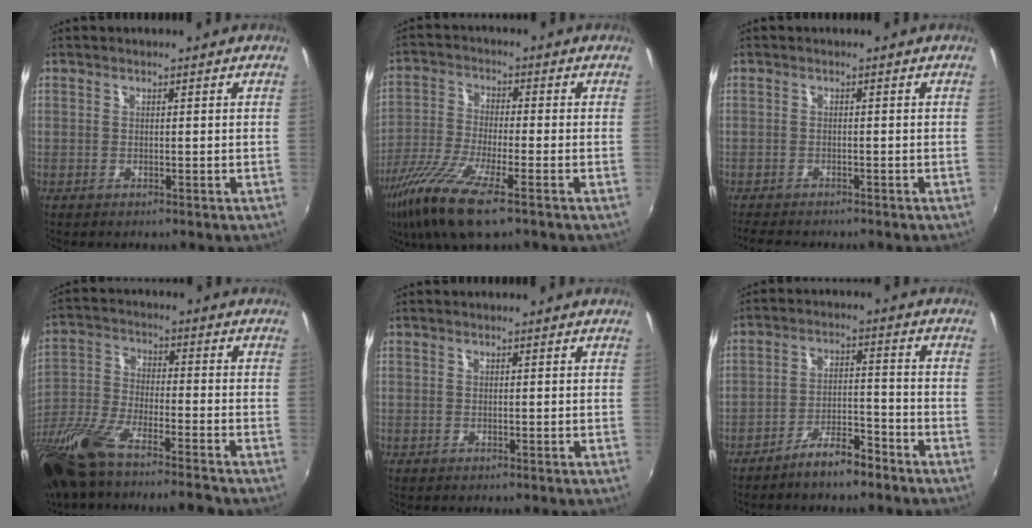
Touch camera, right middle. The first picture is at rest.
{"total": 13.0, "force": [-7.8, 2.4, 10.0], "torque": [-0.220, -0.036, -0.155]}
{"total": 4.3, "force": [-4.0, 0.8, 1.4], "torque": [-0.040, -0.018, -0.069]}
{"total": 17.9, "force": [-14.0, 2.9, 10.7], "torque": [-0.235, -0.053, -0.261]}
{"total": 0.0}
{"total": 6.4, "force": [-5.3, 1.5, 3.3], "torque": [-0.069, 0.010, -0.086]}